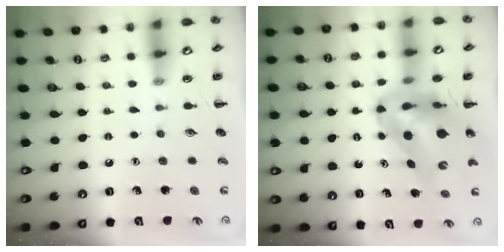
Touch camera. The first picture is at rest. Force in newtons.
{"total": 14.8, "press": 14.1, "slide": 4.5}